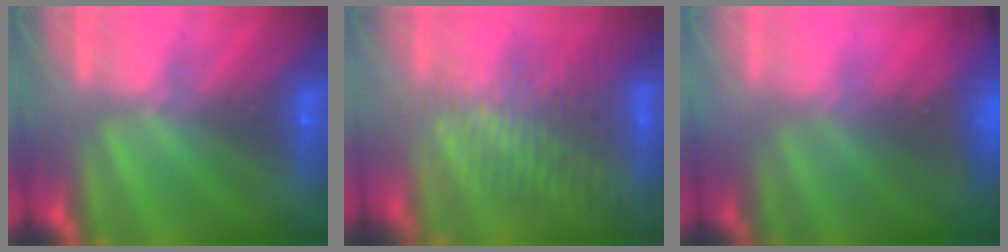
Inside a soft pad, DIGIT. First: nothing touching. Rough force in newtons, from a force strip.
{"total": 3.2}
{"total": 7.0}